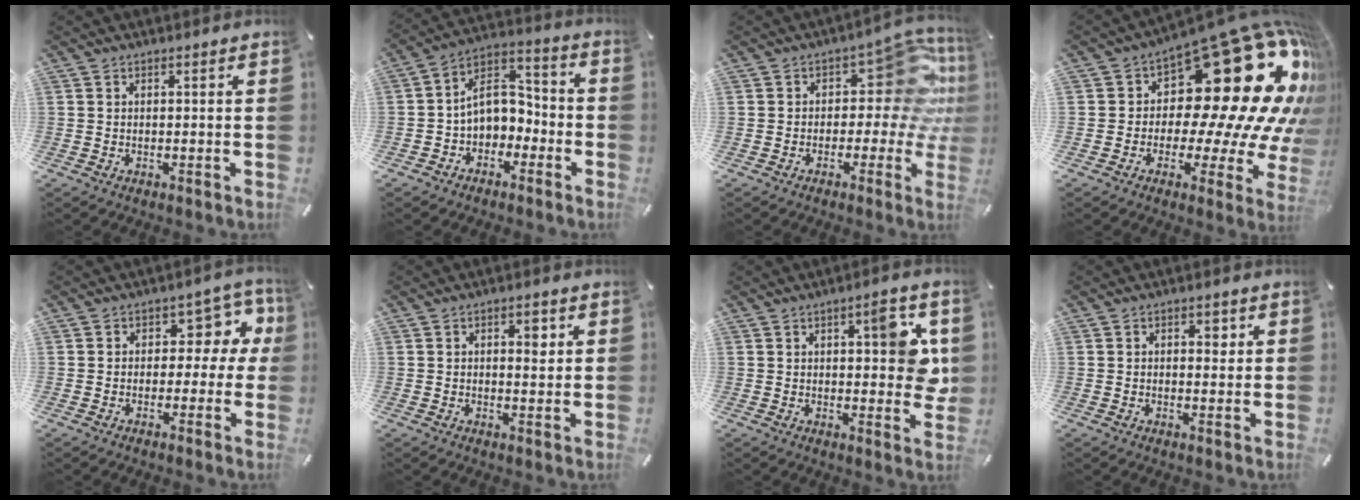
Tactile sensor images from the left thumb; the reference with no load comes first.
{"total": 9.0, "force": [-1.0, 7.5, 4.9], "torque": [-0.080, 0.011, -0.015]}
{"total": 20.0, "force": [4.3, 11.1, 16.1], "torque": [-0.190, -0.027, 0.072]}
{"total": 30.9, "force": [11.2, 14.5, 24.9], "torque": [-0.320, -0.133, 0.217]}
{"total": 8.5, "force": [1.8, 5.9, 6.0], "torque": [-0.072, -0.012, 0.026]}
{"total": 3.6, "force": [0.9, 1.9, 2.9], "torque": [-0.029, -0.005, 0.006]}
{"total": 10.5, "force": [2.6, 4.4, 9.2], "torque": [-0.105, -0.013, 0.037]}
{"total": 2.5, "force": [0.4, 1.7, 1.9], "torque": [-0.014, -0.001, -0.002]}